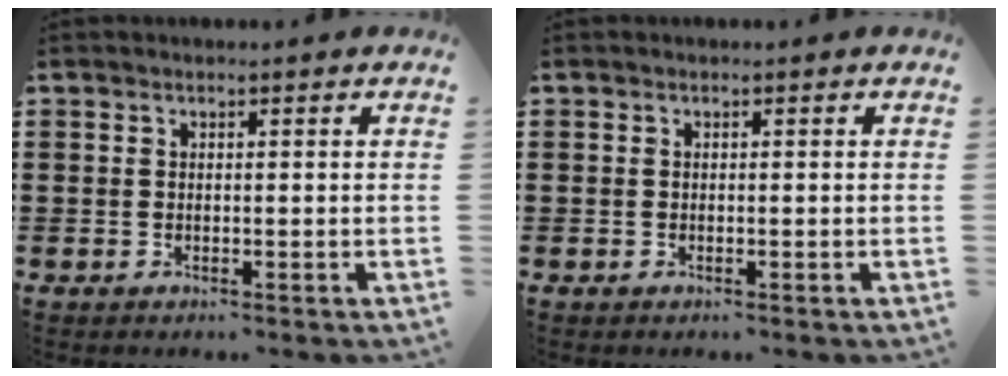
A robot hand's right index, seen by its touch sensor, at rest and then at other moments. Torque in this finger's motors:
{"motor_torque": [-0.09, 0.09, 0.00, -0.01]}